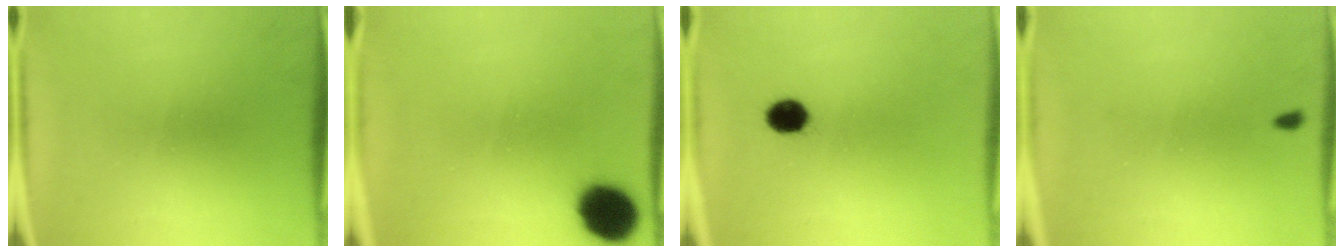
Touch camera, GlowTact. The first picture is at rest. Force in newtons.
{"total": 12.7}
{"total": 4.6}
{"total": 0.8}